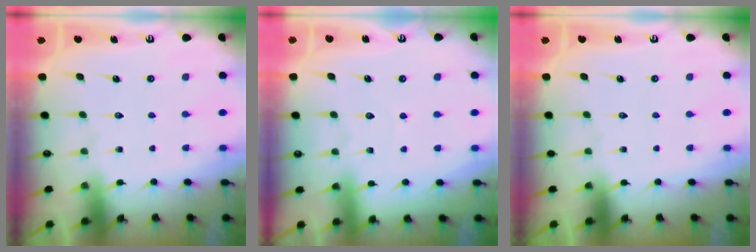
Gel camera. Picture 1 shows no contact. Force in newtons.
{"total": 2.9, "press": 2.9, "slide": 0.2}
{"total": 0.0}